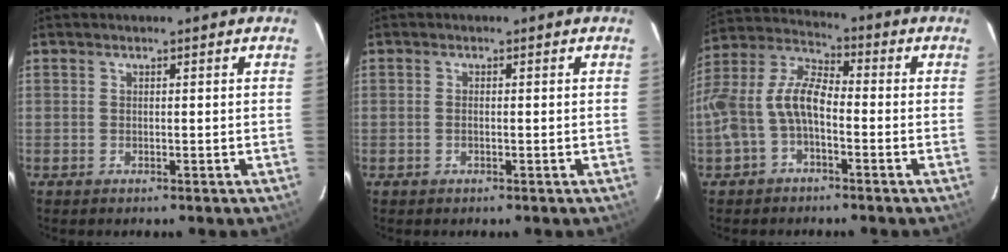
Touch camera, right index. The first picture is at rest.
{"total": 0.8, "force": [-0.2, 0.4, 0.7], "torque": [-0.016, 0.001, -0.006]}
{"total": 10.4, "force": [-3.1, 5.0, 8.6], "torque": [-0.189, 0.016, -0.060]}